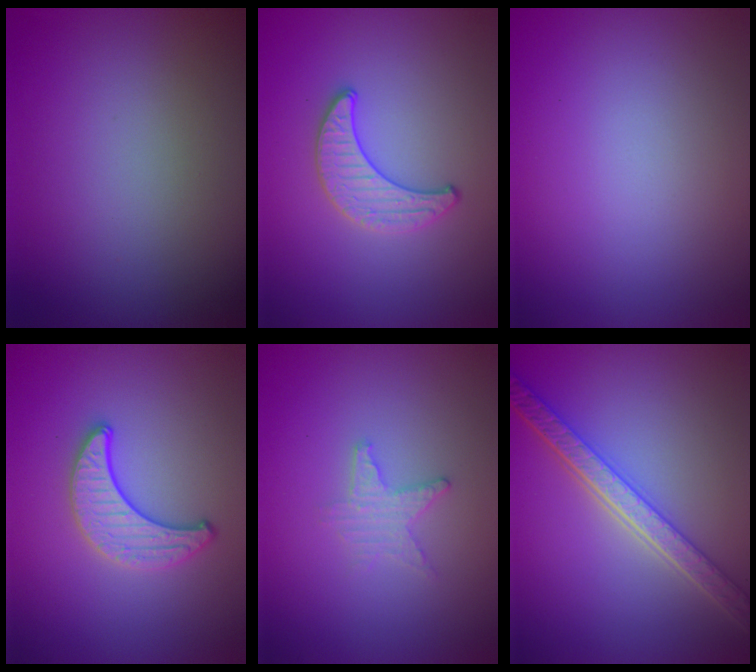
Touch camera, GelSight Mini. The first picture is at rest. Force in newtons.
{"total": 2.0, "press": 2.0, "slide": 0.1}
{"total": 0.0}
{"total": 3.0, "press": 2.8, "slide": 0.9}
{"total": 1.7, "press": 1.6, "slide": 0.4}
{"total": 5.1, "press": 4.1, "slide": 3.0}